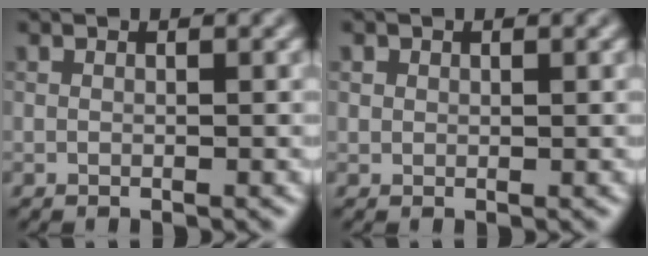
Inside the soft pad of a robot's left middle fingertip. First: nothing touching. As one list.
[{"total": 0.0}]